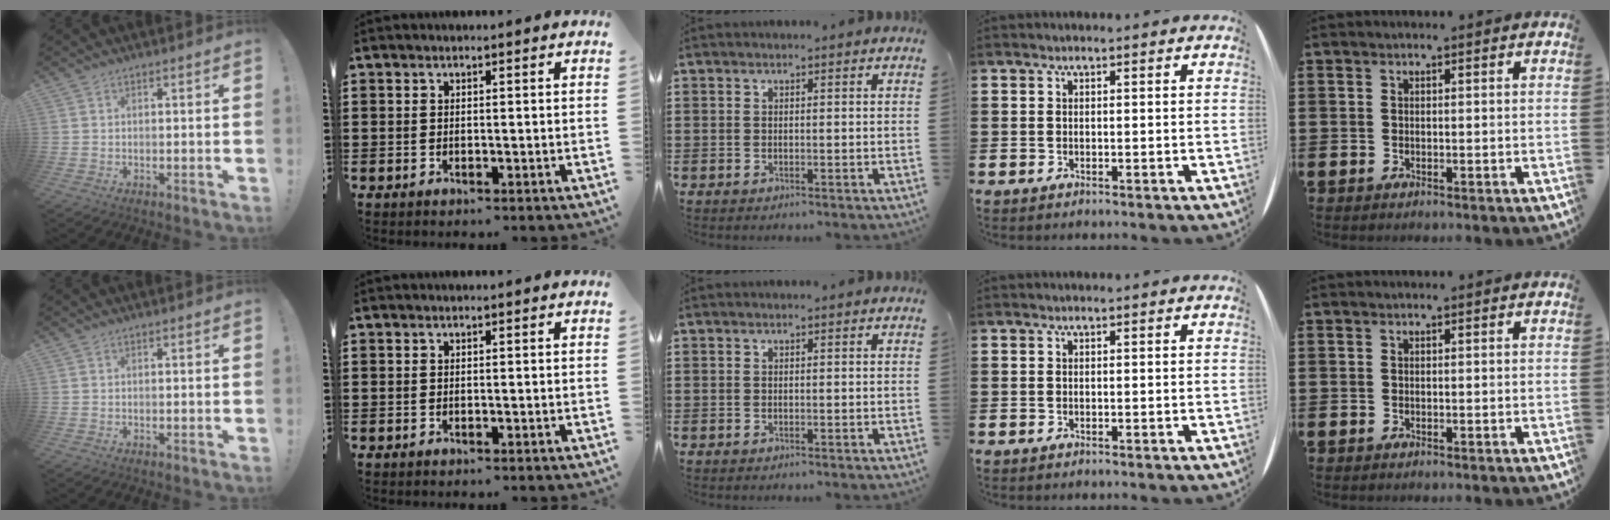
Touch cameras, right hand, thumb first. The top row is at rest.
{}